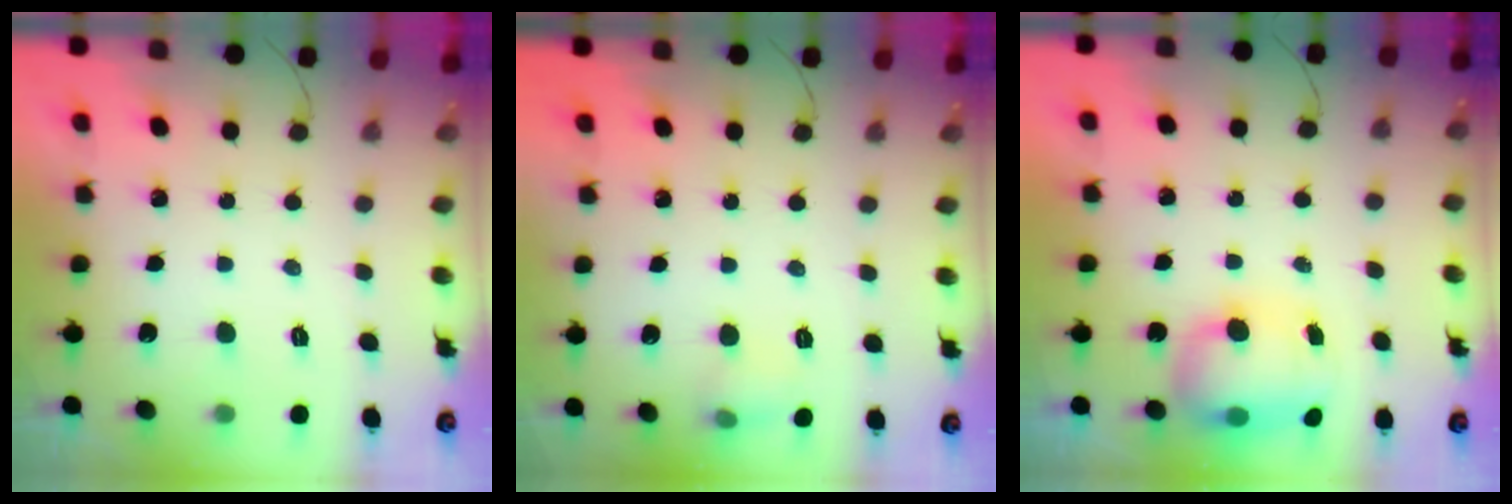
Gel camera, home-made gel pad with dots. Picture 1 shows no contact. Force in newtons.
{"total": 6.3, "press": 6.0, "slide": 1.7}
{"total": 8.7, "press": 8.3, "slide": 2.5}